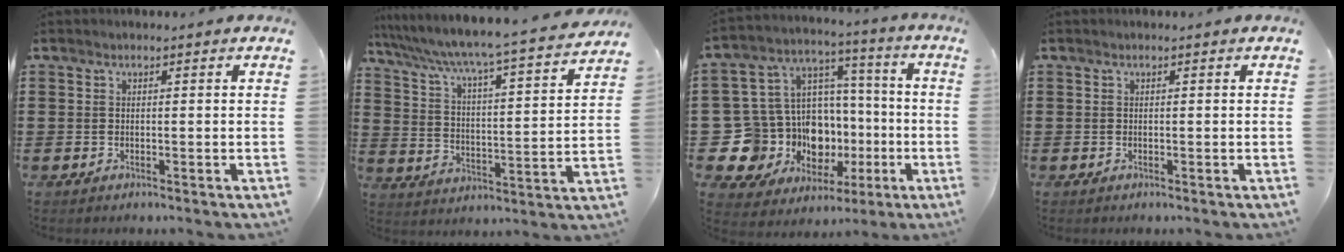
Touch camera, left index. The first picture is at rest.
{"total": 4.5, "force": [4.0, -0.7, 1.9], "torque": [-0.062, -0.048, 0.053]}
{"total": 14.2, "force": [-4.9, 12.5, 4.5], "torque": [-0.142, -0.021, -0.052]}
{"total": 0.0}